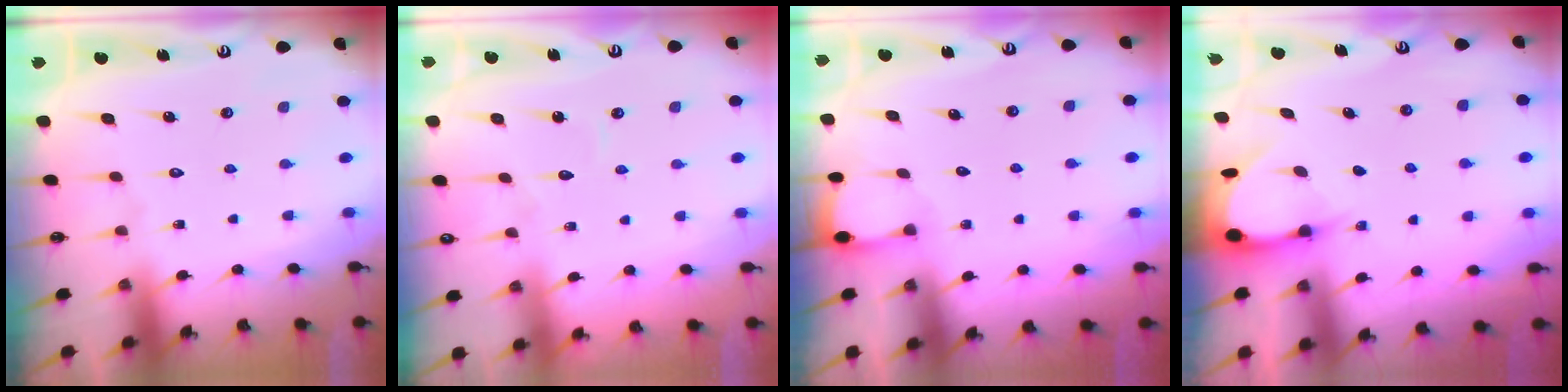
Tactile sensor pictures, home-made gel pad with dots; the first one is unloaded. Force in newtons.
{"total": 2.8, "press": 2.8, "slide": 0.0}
{"total": 2.0, "press": 2.0, "slide": 0.2}
{"total": 3.5, "press": 3.5, "slide": 0.3}